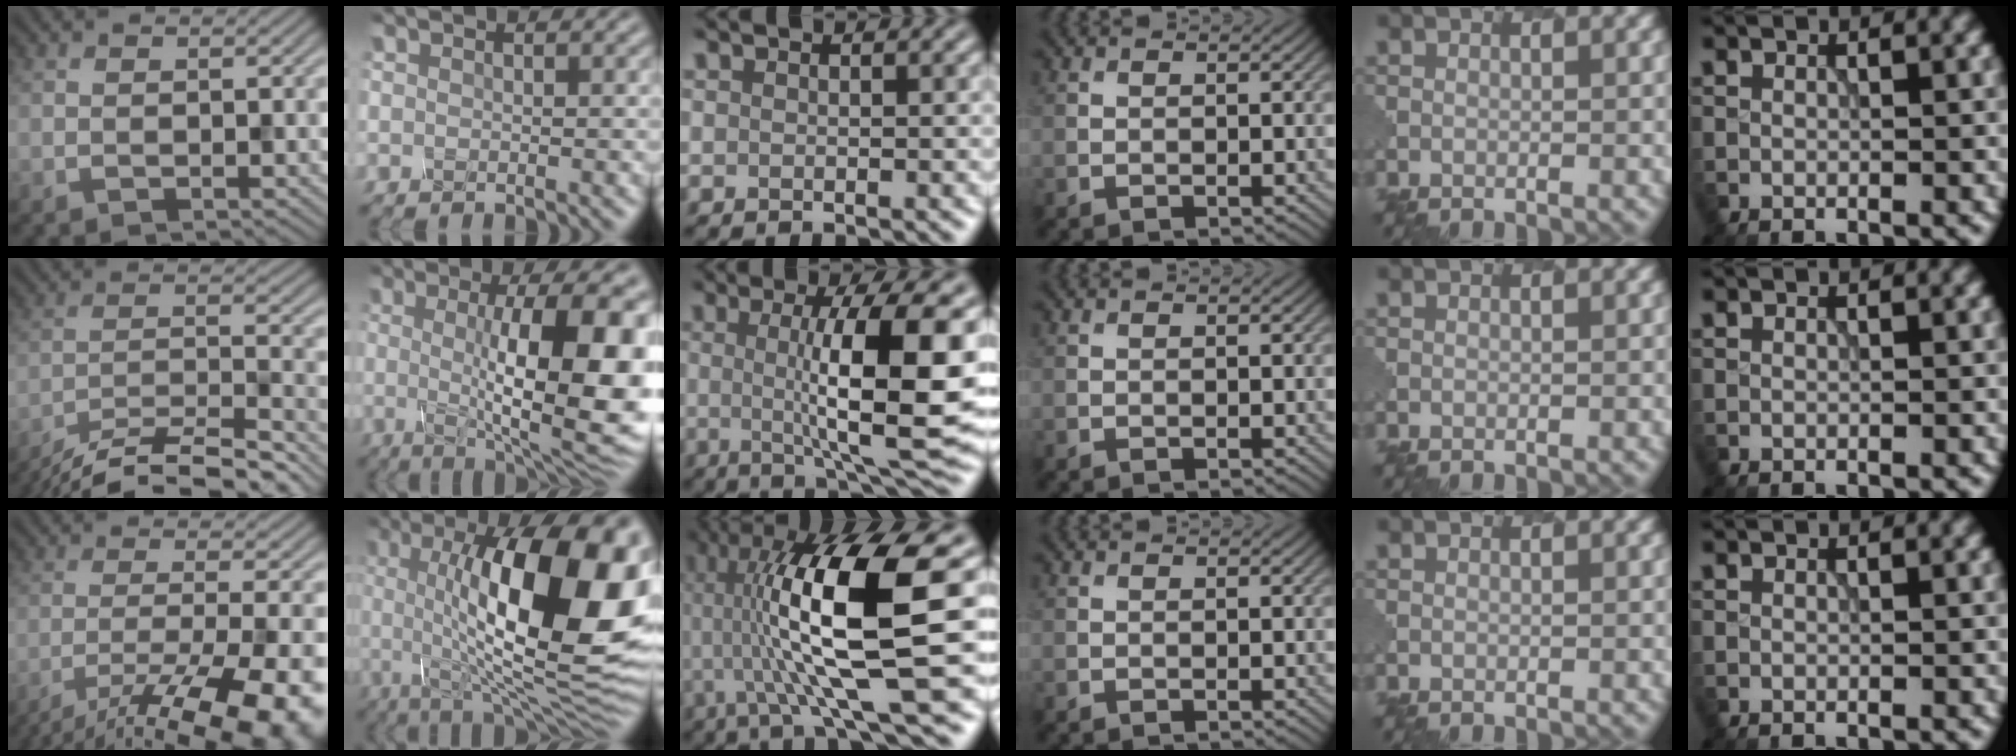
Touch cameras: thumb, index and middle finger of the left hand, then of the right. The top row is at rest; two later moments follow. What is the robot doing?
{"motion": "pour", "object": "mug"}